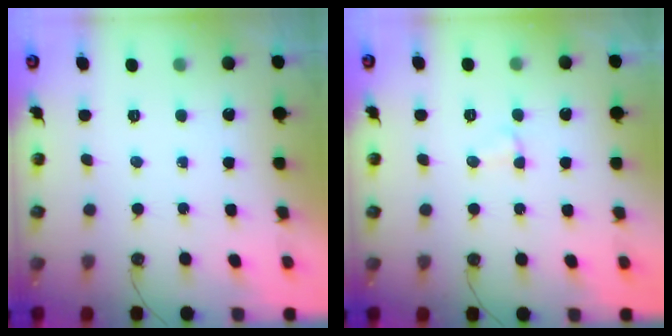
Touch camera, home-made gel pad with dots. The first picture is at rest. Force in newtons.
{"total": 2.5, "press": 2.4, "slide": 0.7}